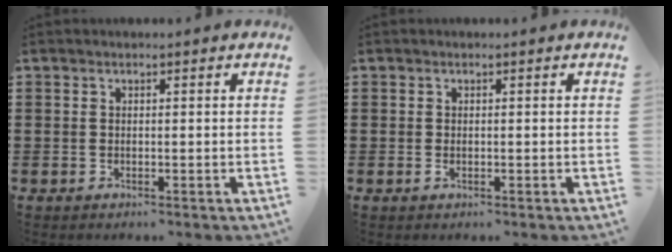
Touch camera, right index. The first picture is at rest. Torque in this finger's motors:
{"motor_torque": [0.92, 0.79, 0.05, 0.00]}